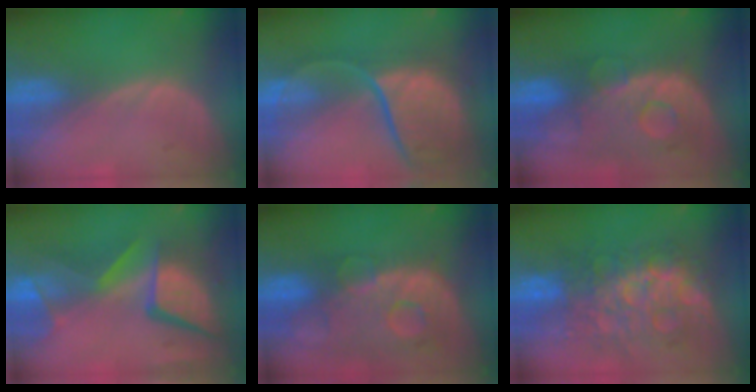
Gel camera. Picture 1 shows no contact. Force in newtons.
{"total": 12.0, "press": 9.8, "slide": 6.9}
{"total": 11.2, "press": 9.8, "slide": 5.5}
{"total": 12.9, "press": 10.6, "slide": 7.3}
{"total": 12.9, "press": 10.6, "slide": 7.3}
{"total": 12.2, "press": 12.2, "slide": 1.3}